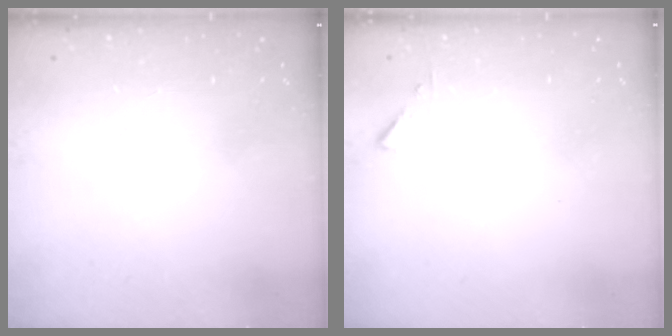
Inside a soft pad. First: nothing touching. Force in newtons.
{"total": 3.2, "press": 3.2, "slide": 0.4}